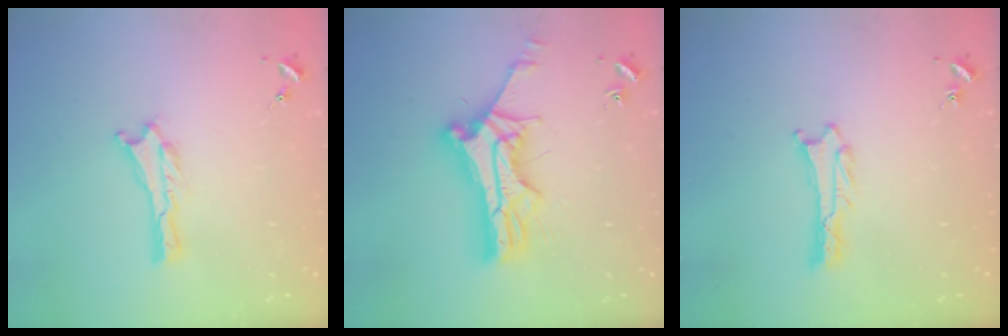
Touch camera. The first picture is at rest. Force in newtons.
{"total": 11.6, "press": 11.6, "slide": 1.1}
{"total": 1.0, "press": 1.0, "slide": 0.1}